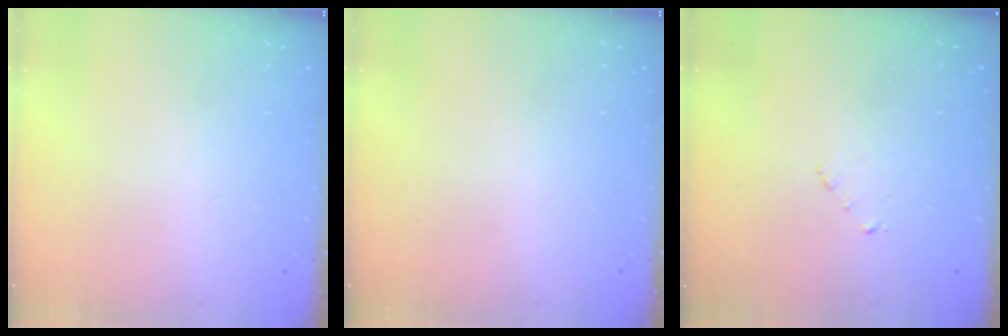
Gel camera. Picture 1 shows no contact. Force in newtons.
{"total": 0.0}
{"total": 2.5, "press": 2.5, "slide": 0.2}